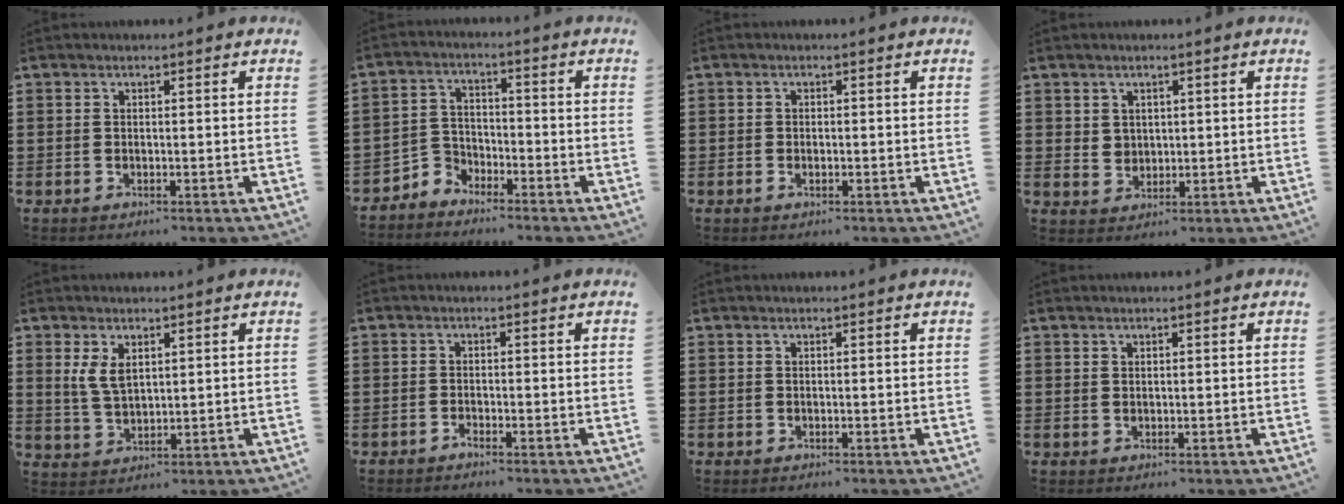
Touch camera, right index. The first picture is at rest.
{"total": 3.9, "force": [-3.5, 1.7, 0.0], "torque": [-0.021, 0.000, -0.079]}
{"total": 0.9, "force": [-0.4, 0.6, 0.6], "torque": [-0.014, -0.001, -0.007]}
{"total": 2.5, "force": [1.3, 2.0, 0.4], "torque": [-0.016, 0.010, 0.024]}
{"total": 4.0, "force": [1.6, 2.2, 2.9], "torque": [-0.071, 0.003, 0.027]}
{"total": 1.0, "force": [-0.9, 0.0, 0.1], "torque": [-0.006, 0.000, -0.019]}
{"total": 0.0}
{"total": 0.6, "force": [0.5, 0.4, 0.1], "torque": [-0.004, 0.002, 0.010]}